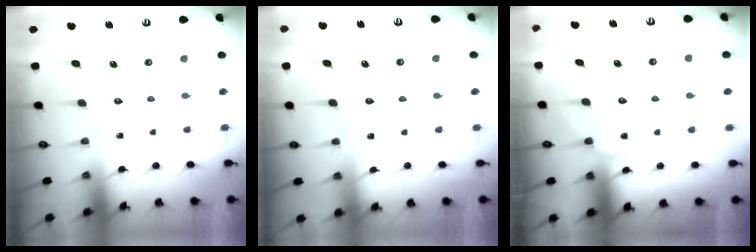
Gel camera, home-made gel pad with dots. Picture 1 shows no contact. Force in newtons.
{"total": 1.8, "press": 1.8, "slide": 0.3}
{"total": 2.5, "press": 2.5, "slide": 0.4}